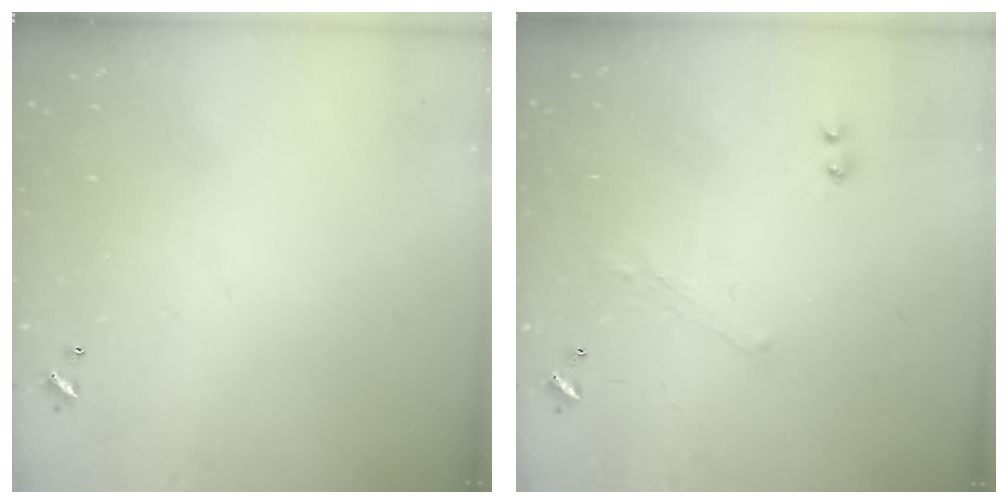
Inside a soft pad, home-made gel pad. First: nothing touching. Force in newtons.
{"total": 1.0, "press": 0.9, "slide": 0.5}